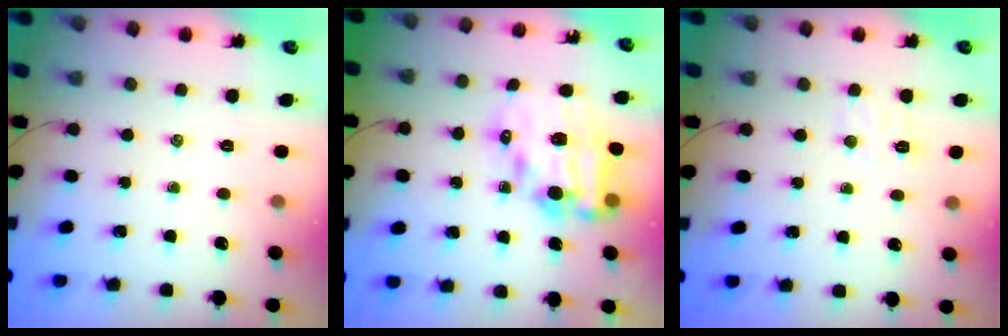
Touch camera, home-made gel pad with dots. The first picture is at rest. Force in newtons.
{"total": 14.6, "press": 14.3, "slide": 3.2}
{"total": 5.2, "press": 5.0, "slide": 1.2}